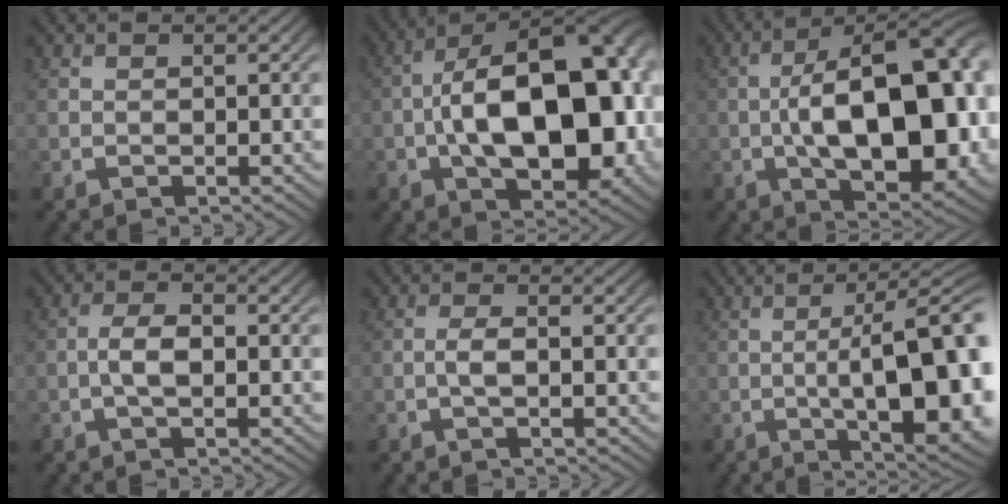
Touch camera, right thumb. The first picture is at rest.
{"total": 17.7, "force": [-1.0, 10.3, 14.3], "torque": [-0.241, -0.054, 0.007]}
{"total": 15.9, "force": [-1.0, 8.7, 13.3], "torque": [-0.218, -0.053, 0.007]}
{"total": 3.0, "force": [-0.4, 1.3, 2.6], "torque": [-0.061, -0.006, -0.007]}
{"total": 1.9, "force": [-0.3, 0.5, 1.8], "torque": [-0.048, -0.003, -0.006]}
{"total": 13.4, "force": [-1.6, 5.4, 12.1], "torque": [-0.184, -0.034, -0.002]}